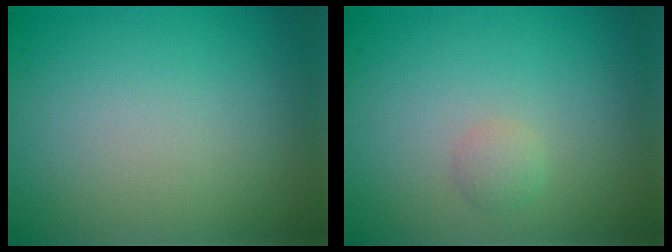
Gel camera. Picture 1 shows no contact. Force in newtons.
{"total": 1.0, "press": 1.0, "slide": 0.0}